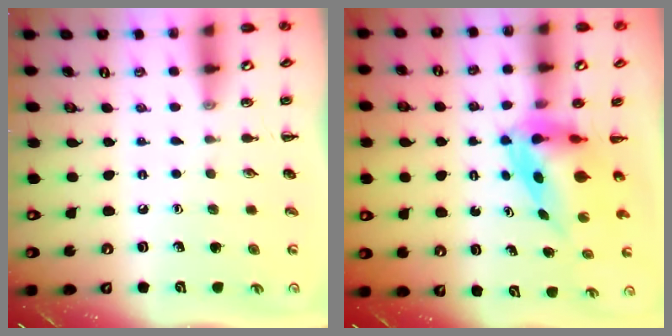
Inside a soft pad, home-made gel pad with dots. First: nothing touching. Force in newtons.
{"total": 4.7, "press": 4.5, "slide": 1.3}